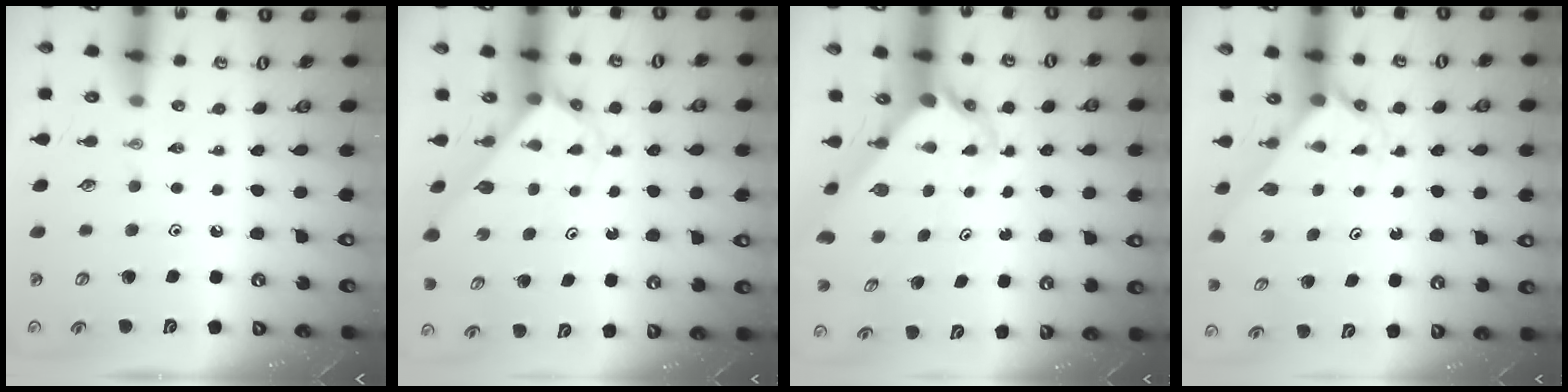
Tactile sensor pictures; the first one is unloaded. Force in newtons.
{"total": 2.8, "press": 2.8, "slide": 0.1}
{"total": 2.8, "press": 2.8, "slide": 0.3}
{"total": 2.0, "press": 2.0, "slide": 0.1}